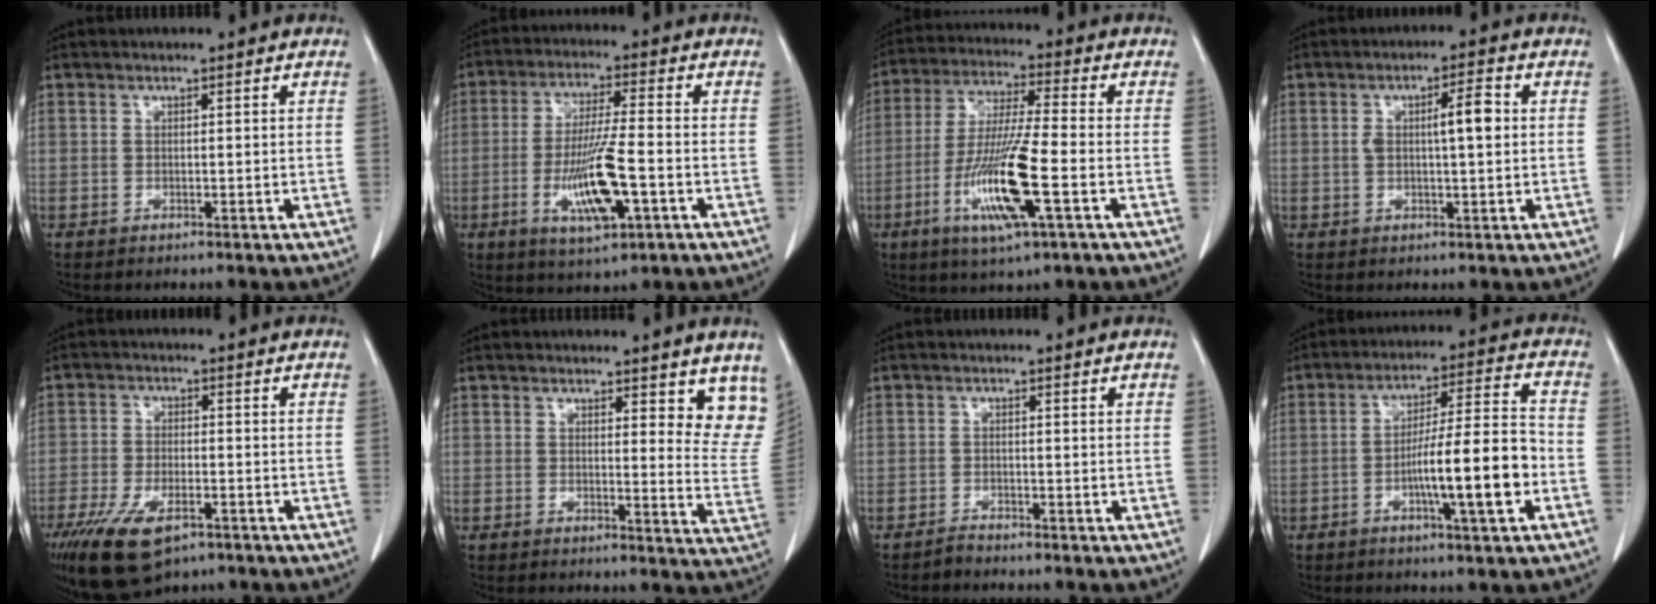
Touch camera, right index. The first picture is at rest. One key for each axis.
{"total": 9.5, "fx": -3.0, "fy": 1.7, "fz": 8.9, "tx": -0.165, "ty": -0.008, "tz": -0.049}
{"total": 13.8, "fx": -4.6, "fy": 0.6, "fz": 13.0, "tx": -0.263, "ty": -0.020, "tz": -0.086}
{"total": 5.3, "fx": 0.7, "fy": 0.9, "fz": 5.1, "tx": -0.088, "ty": 0.010, "tz": 0.011}
{"total": 10.8, "fx": -6.6, "fy": 4.4, "fz": 7.4, "tx": -0.145, "ty": -0.016, "tz": -0.110}
{"total": 8.0, "fx": 6.4, "fy": 2.3, "fz": 4.2, "tx": -0.028, "ty": -0.036, "tz": 0.056}
{"total": 1.1, "fx": -1.1, "fy": 0.0, "fz": 0.0, "tx": 0.002, "ty": -0.003, "tz": -0.019}
{"total": 12.3, "fx": -3.7, "fy": 0.4, "fz": 11.7, "tx": -0.193, "ty": 0.007, "tz": -0.061}